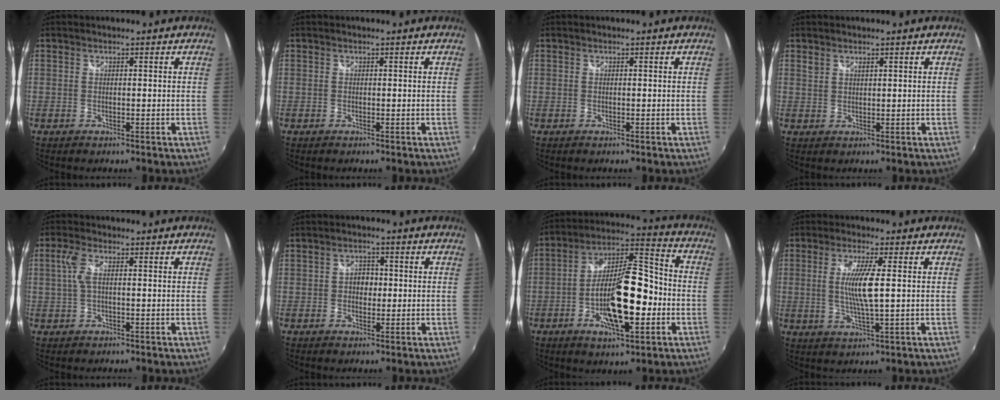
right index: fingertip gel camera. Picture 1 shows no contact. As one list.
[{"total": 0.0}, {"total": 0.0}, {"total": 1.2, "force": [1.0, 0.5, 0.4], "torque": [-0.005, 0.000, 0.018]}, {"total": 3.5, "force": [0.4, 1.1, 3.3], "torque": [-0.071, 0.004, 0.011]}, {"total": 2.9, "force": [-0.2, 2.4, 1.6], "torque": [-0.023, 0.007, -0.005]}, {"total": 17.3, "force": [-4.6, 6.1, 15.5], "torque": [-0.277, 0.011, -0.081]}, {"total": 6.8, "force": [0.7, 0.5, 6.8], "torque": [-0.130, -0.007, 0.012]}]